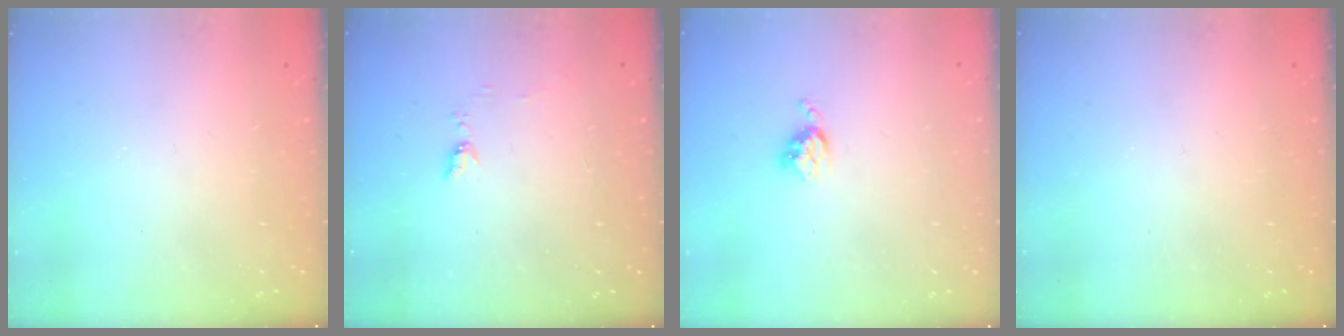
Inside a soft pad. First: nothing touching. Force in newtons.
{"total": 5.6, "press": 5.5, "slide": 0.5}
{"total": 3.8, "press": 3.8, "slide": 0.4}
{"total": 0.0}